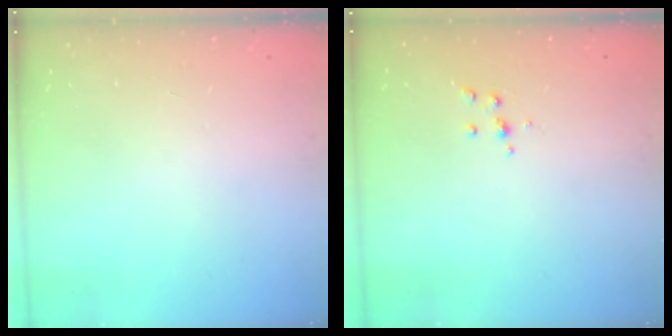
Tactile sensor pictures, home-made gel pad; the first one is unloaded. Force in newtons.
{"total": 3.8, "press": 3.6, "slide": 0.9}